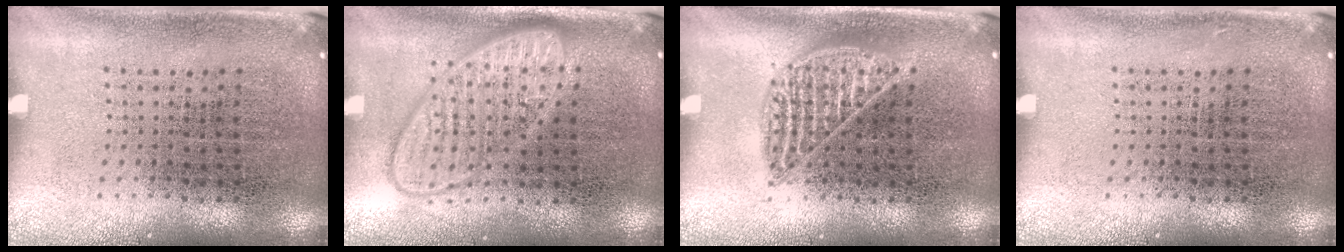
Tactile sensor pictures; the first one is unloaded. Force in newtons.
{"total": 2.9, "press": 2.9, "slide": 0.5}
{"total": 0.9, "press": 0.9, "slide": 0.1}
{"total": 0.0}